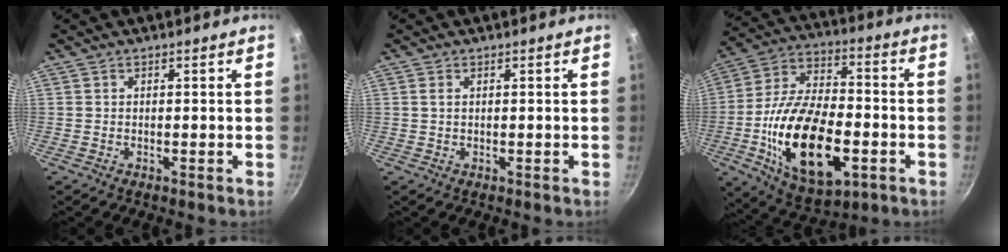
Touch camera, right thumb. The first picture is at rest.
{"total": 1.2, "force": [0.3, 0.7, 0.9], "torque": [-0.017, 0.001, 0.004]}
{"total": 24.2, "force": [-6.3, 12.6, 19.6], "torque": [-0.343, 0.023, -0.106]}